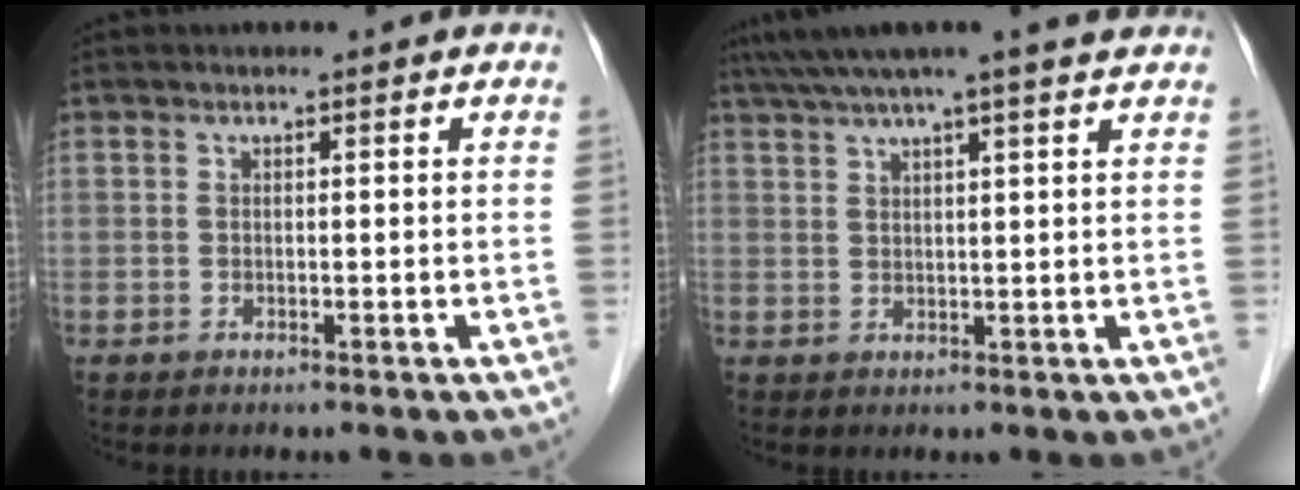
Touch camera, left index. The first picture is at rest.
{"total": 11.6, "force": [9.7, -0.1, 6.4], "torque": [-0.112, 0.043, 0.129]}